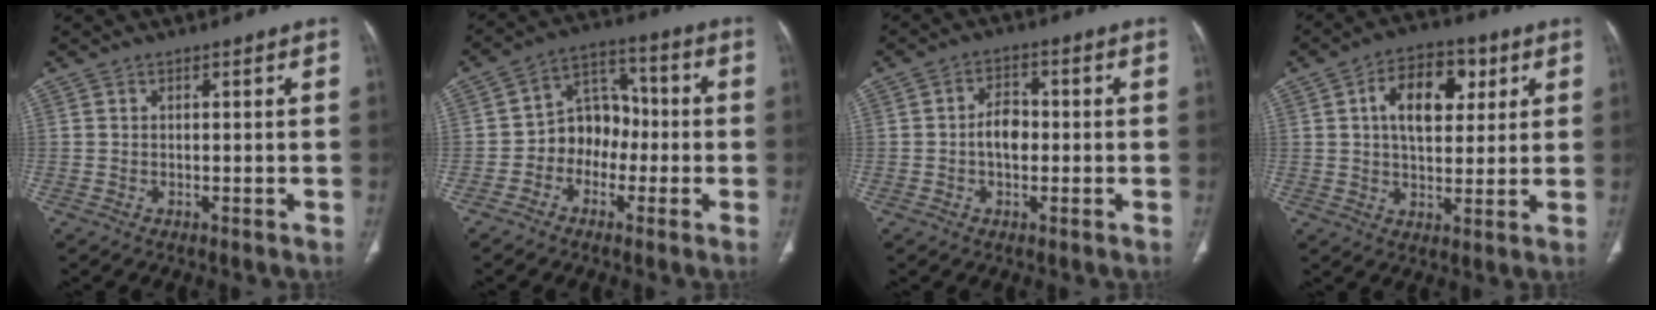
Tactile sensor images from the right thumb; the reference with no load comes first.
{"total": 9.3, "force": [-2.1, 7.4, 5.1], "torque": [-0.039, 0.042, -0.049]}
{"total": 4.7, "force": [-0.6, 3.1, 3.5], "torque": [-0.048, 0.014, -0.016]}
{"total": 12.1, "force": [3.7, 7.2, 9.0], "torque": [-0.115, 0.002, 0.055]}